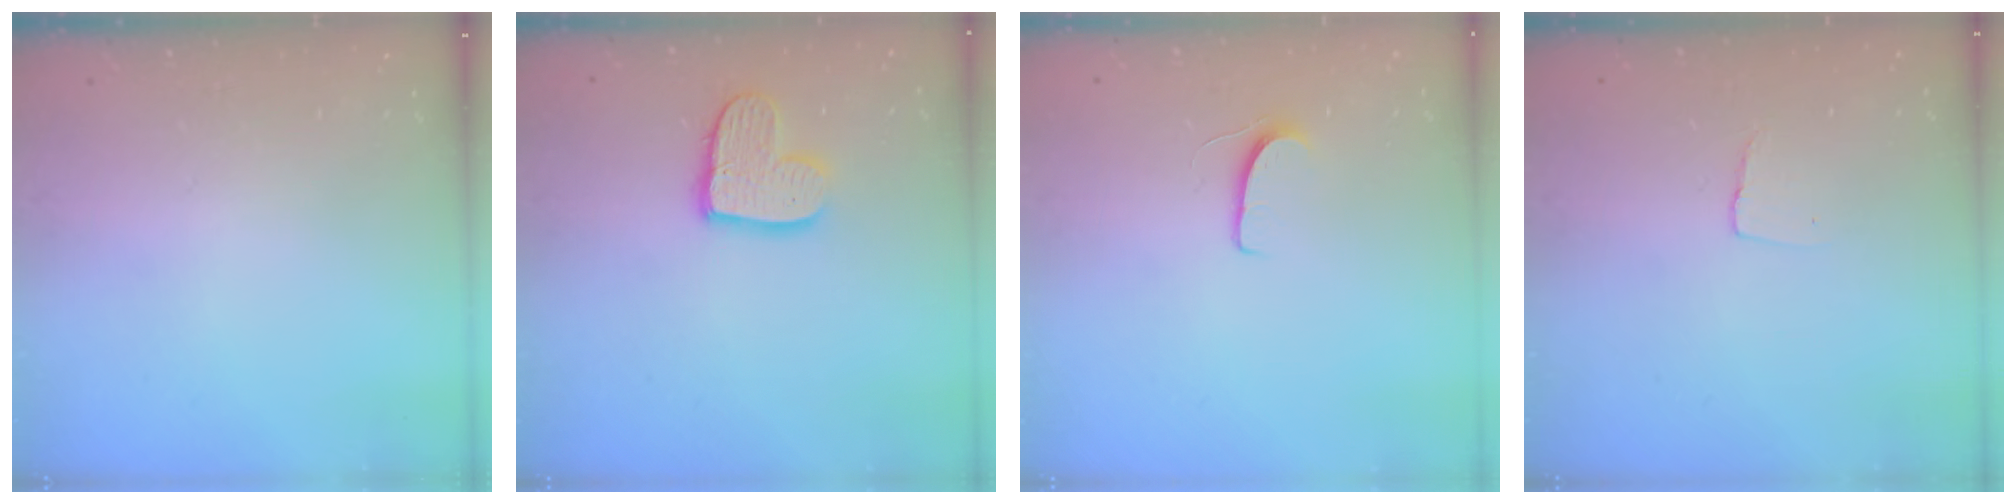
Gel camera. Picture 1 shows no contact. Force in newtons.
{"total": 10.6, "press": 10.6, "slide": 0.8}
{"total": 5.1, "press": 5.0, "slide": 0.5}
{"total": 3.6, "press": 3.6, "slide": 0.4}